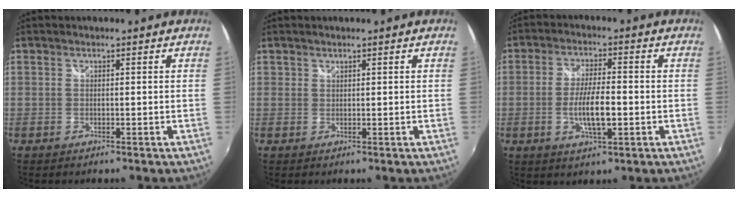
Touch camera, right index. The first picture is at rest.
{"total": 0.6, "force": [0.5, 0.3, 0.0], "torque": [0.001, 0.000, 0.009]}
{"total": 7.7, "force": [-1.7, 1.9, 7.2], "torque": [-0.139, -0.006, -0.029]}